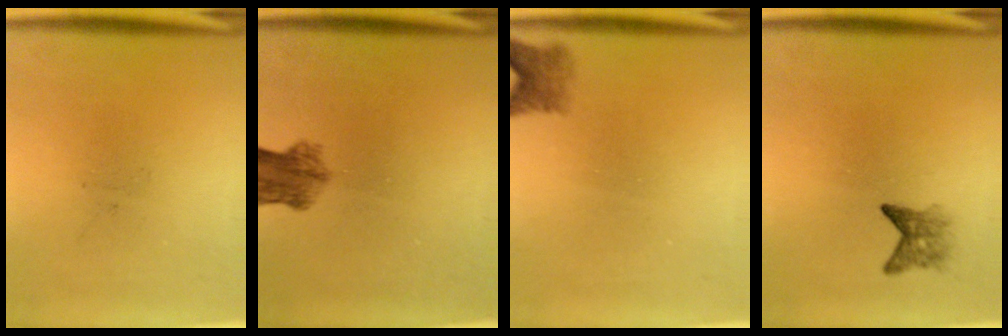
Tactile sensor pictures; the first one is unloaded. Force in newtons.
{"total": 5.0}
{"total": 2.4}
{"total": 2.2}